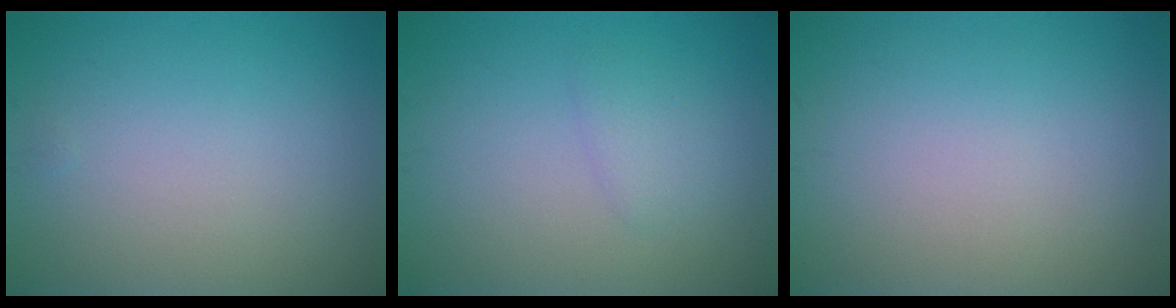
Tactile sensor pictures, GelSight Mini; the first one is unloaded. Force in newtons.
{"total": 1.3, "press": 1.3, "slide": 0.1}
{"total": 0.0}